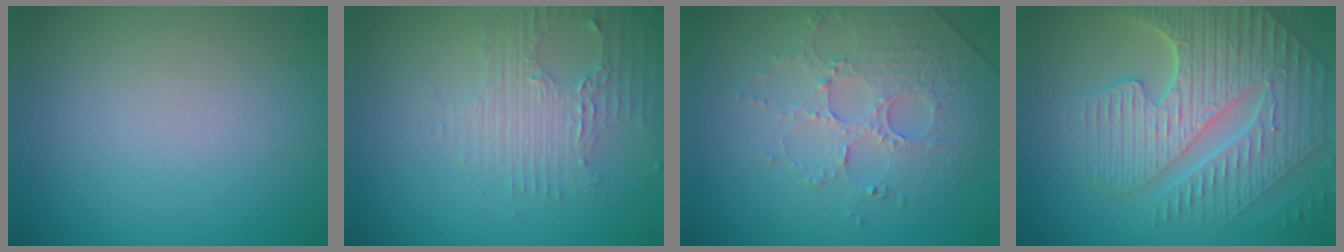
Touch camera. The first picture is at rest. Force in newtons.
{"total": 3.8, "press": 2.7, "slide": 2.7}
{"total": 5.0, "press": 3.5, "slide": 3.6}
{"total": 9.8, "press": 6.5, "slide": 7.3}